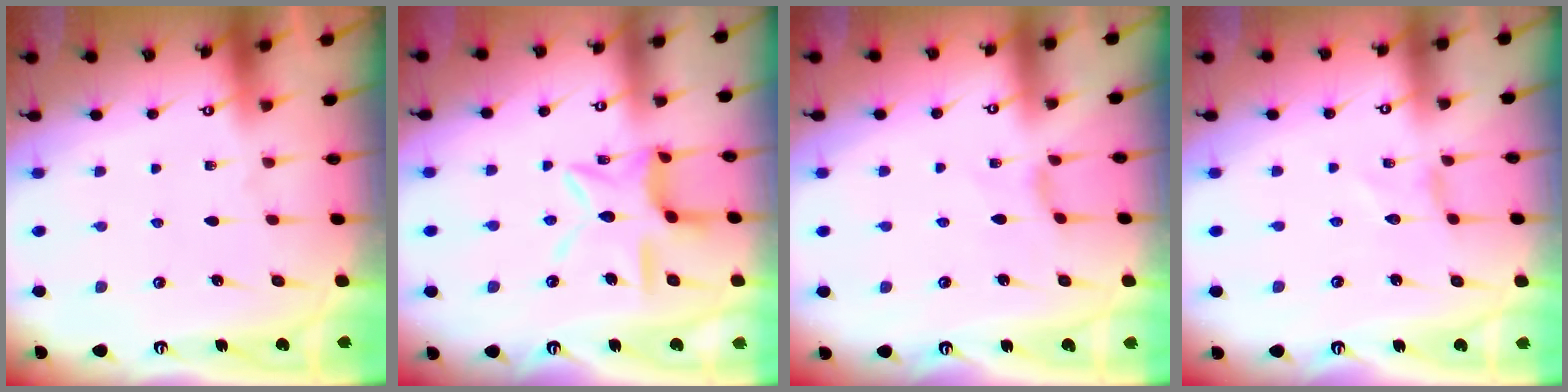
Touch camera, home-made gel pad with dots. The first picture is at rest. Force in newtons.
{"total": 13.3, "press": 13.3, "slide": 1.1}
{"total": 0.7, "press": 0.7, "slide": 0.2}
{"total": 0.0}